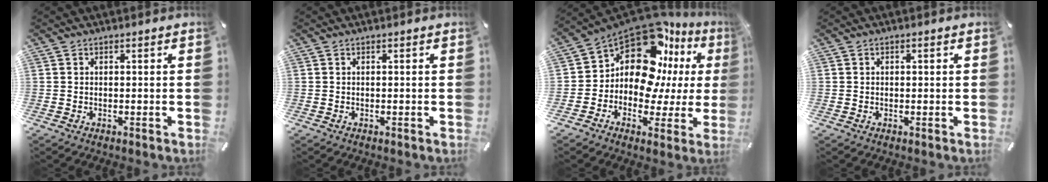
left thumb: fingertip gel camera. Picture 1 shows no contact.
{"total": 0.0}
{"total": 15.2, "force": [7.5, 9.5, 9.3], "torque": [-0.173, -0.091, 0.126]}
{"total": 0.6, "force": [0.1, 0.5, 0.4], "torque": [-0.008, 0.003, 0.000]}